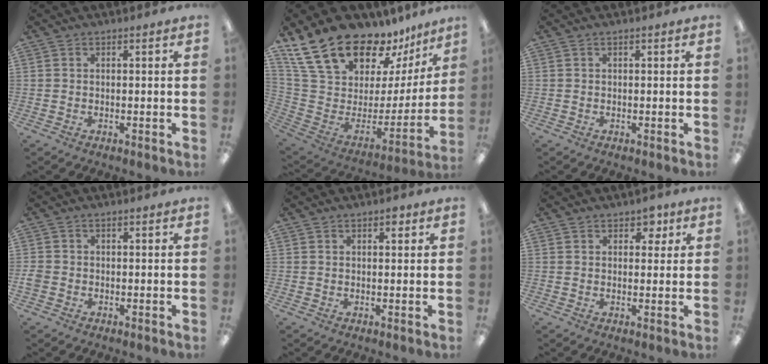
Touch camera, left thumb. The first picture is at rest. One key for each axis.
{"total": 23.1, "fx": 18.4, "fy": 9.9, "fz": 10.0, "tx": -0.181, "ty": -0.130, "tz": 0.340}
{"total": 0.0}
{"total": 2.0, "fx": -0.5, "fy": 1.6, "fz": 1.1, "tx": -0.018, "ty": 0.004, "tz": -0.008}
{"total": 2.2, "fx": 1.3, "fy": 1.1, "fz": 1.3, "tx": -0.011, "ty": -0.003, "tz": 0.019}
{"total": 4.0, "fx": 2.3, "fy": 2.7, "fz": 1.8, "tx": -0.008, "ty": -0.006, "tz": 0.036}